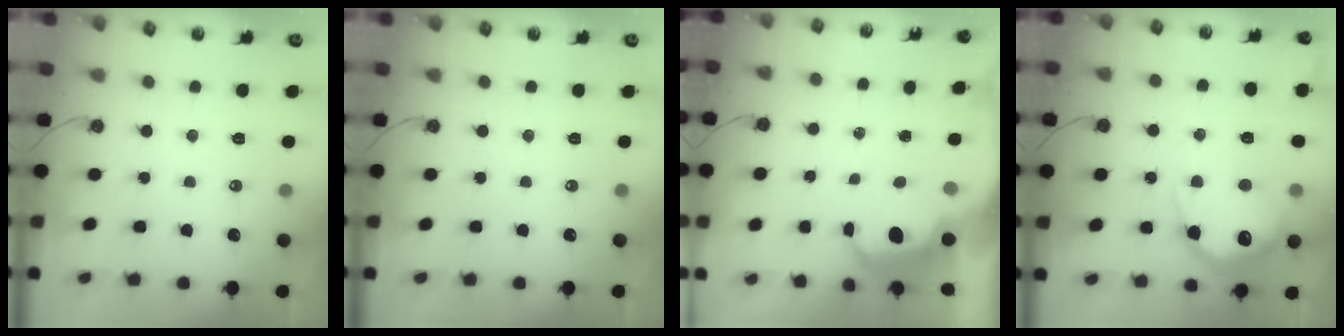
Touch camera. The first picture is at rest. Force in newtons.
{"total": 0.0}
{"total": 5.2, "press": 5.1, "slide": 0.8}
{"total": 21.3, "press": 21.2, "slide": 1.8}